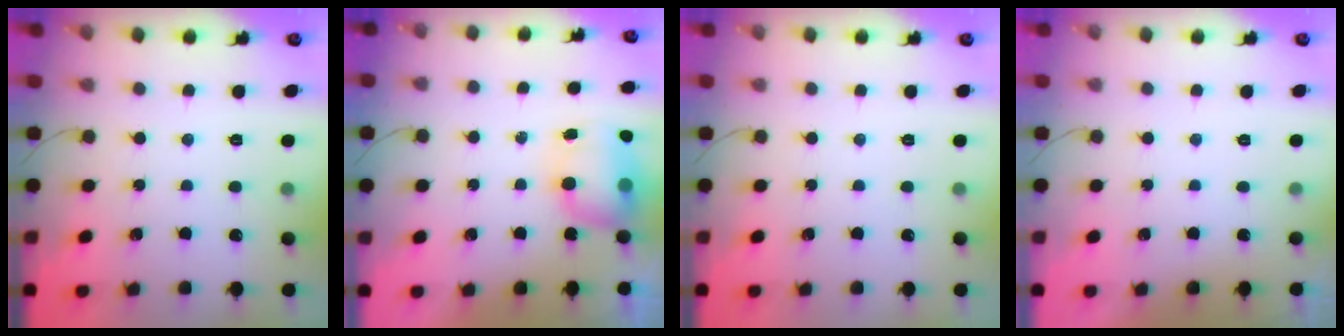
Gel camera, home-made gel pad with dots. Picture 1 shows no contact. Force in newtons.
{"total": 8.0, "press": 7.9, "slide": 1.3}
{"total": 0.0}
{"total": 0.0}